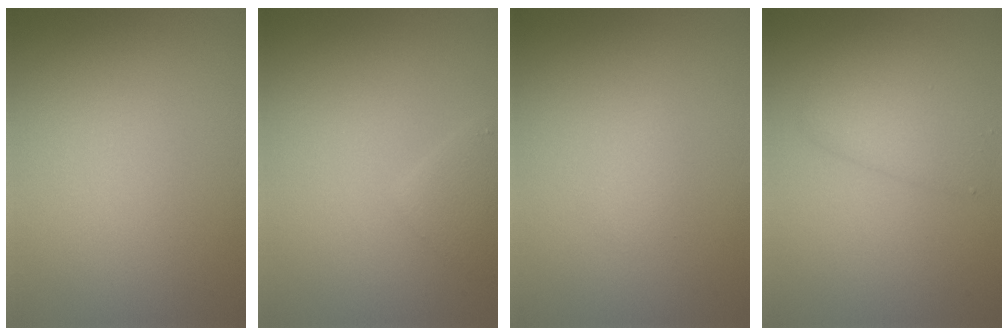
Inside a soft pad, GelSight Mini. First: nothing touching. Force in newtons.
{"total": 1.7, "press": 1.7, "slide": 0.1}
{"total": 0.7, "press": 0.7, "slide": 0.1}
{"total": 3.0, "press": 3.0, "slide": 0.1}